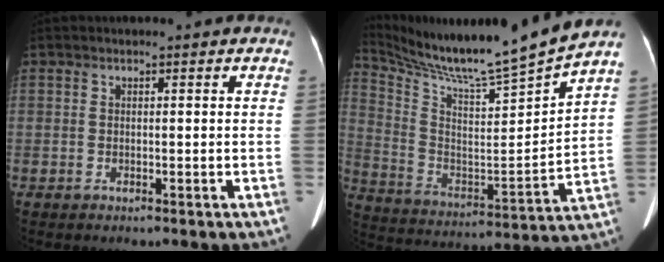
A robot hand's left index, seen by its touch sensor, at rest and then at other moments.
{"total": 18.6, "force": [16.9, -2.4, 7.4], "torque": [-0.150, -0.054, 0.285]}